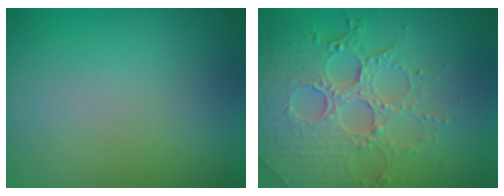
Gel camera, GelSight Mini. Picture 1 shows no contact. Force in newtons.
{"total": 8.2, "press": 5.9, "slide": 5.7}